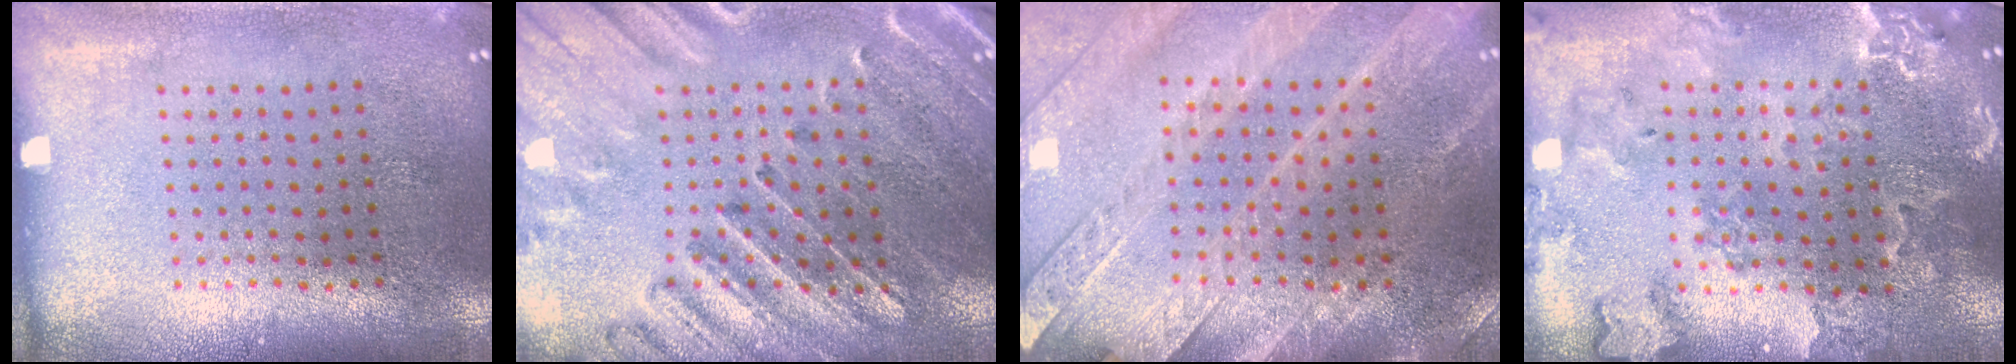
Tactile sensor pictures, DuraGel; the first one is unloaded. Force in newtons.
{"total": 2.9, "press": 2.7, "slide": 1.0}
{"total": 2.8, "press": 2.6, "slide": 0.9}
{"total": 1.9, "press": 1.9, "slide": 0.3}